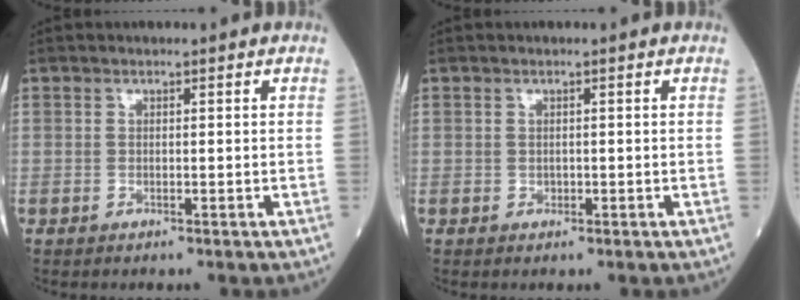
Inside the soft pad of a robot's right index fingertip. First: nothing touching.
{"total": 0.6, "force": [-0.1, 0.5, 0.2], "torque": [-0.002, 0.002, -0.004]}